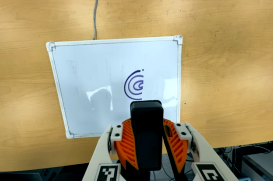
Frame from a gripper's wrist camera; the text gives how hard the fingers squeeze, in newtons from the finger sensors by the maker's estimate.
{"total": 11.5, "left": 11.1, "right": 11.8}